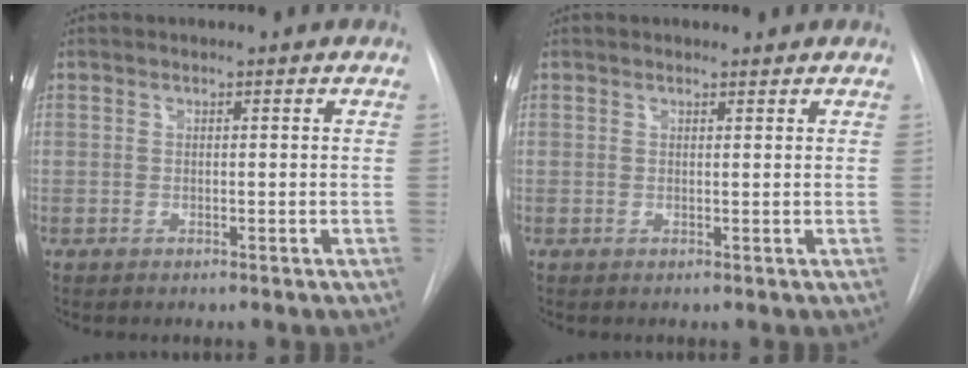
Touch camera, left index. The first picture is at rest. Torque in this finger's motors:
{"motor_torque": [-0.03, 0.00, -0.42, 0.00]}